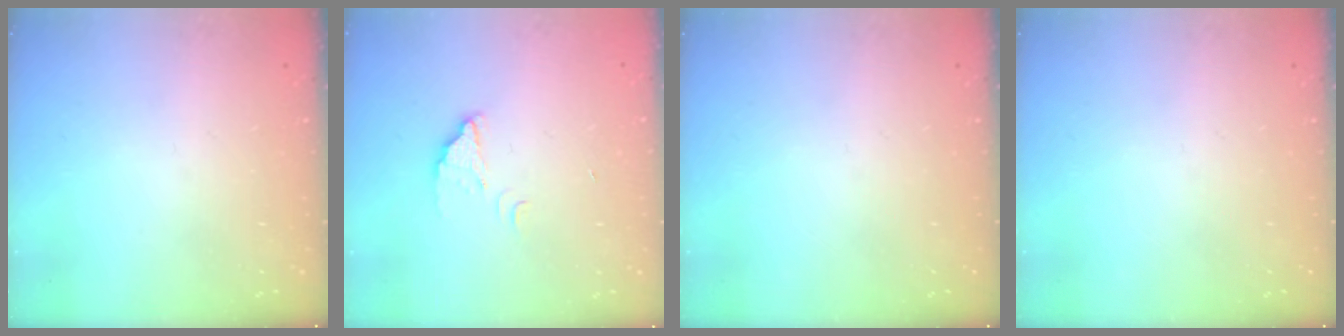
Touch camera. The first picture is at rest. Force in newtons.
{"total": 1.9, "press": 1.9, "slide": 0.1}
{"total": 0.0}
{"total": 0.0}